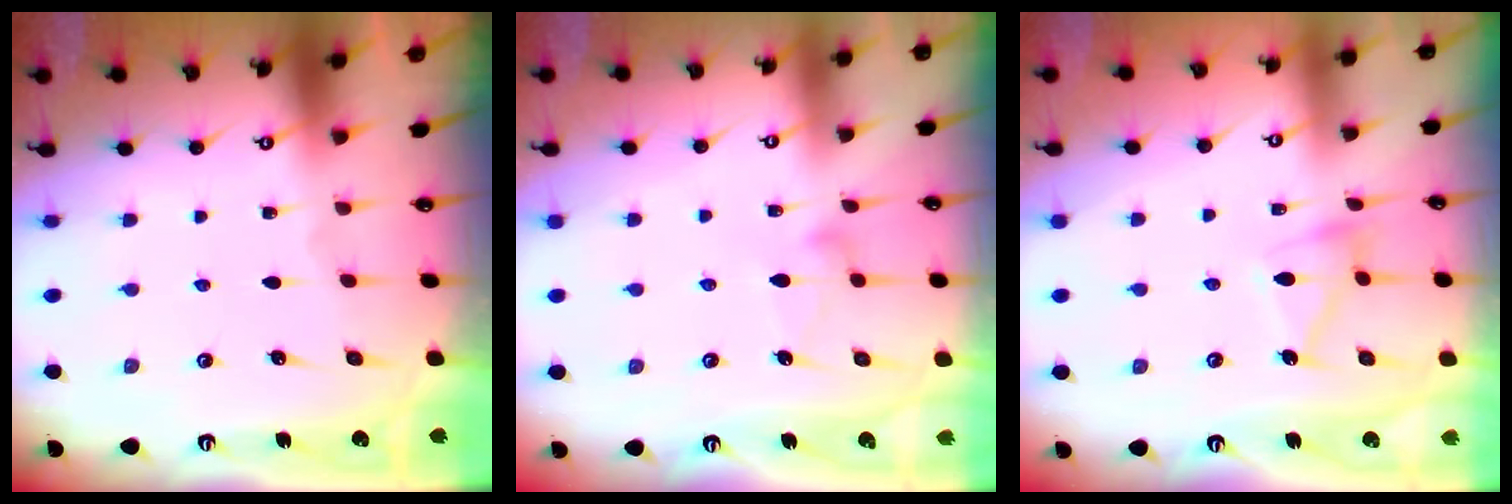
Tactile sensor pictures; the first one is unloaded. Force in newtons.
{"total": 9.6, "press": 9.6, "slide": 0.5}
{"total": 11.0, "press": 10.9, "slide": 0.6}